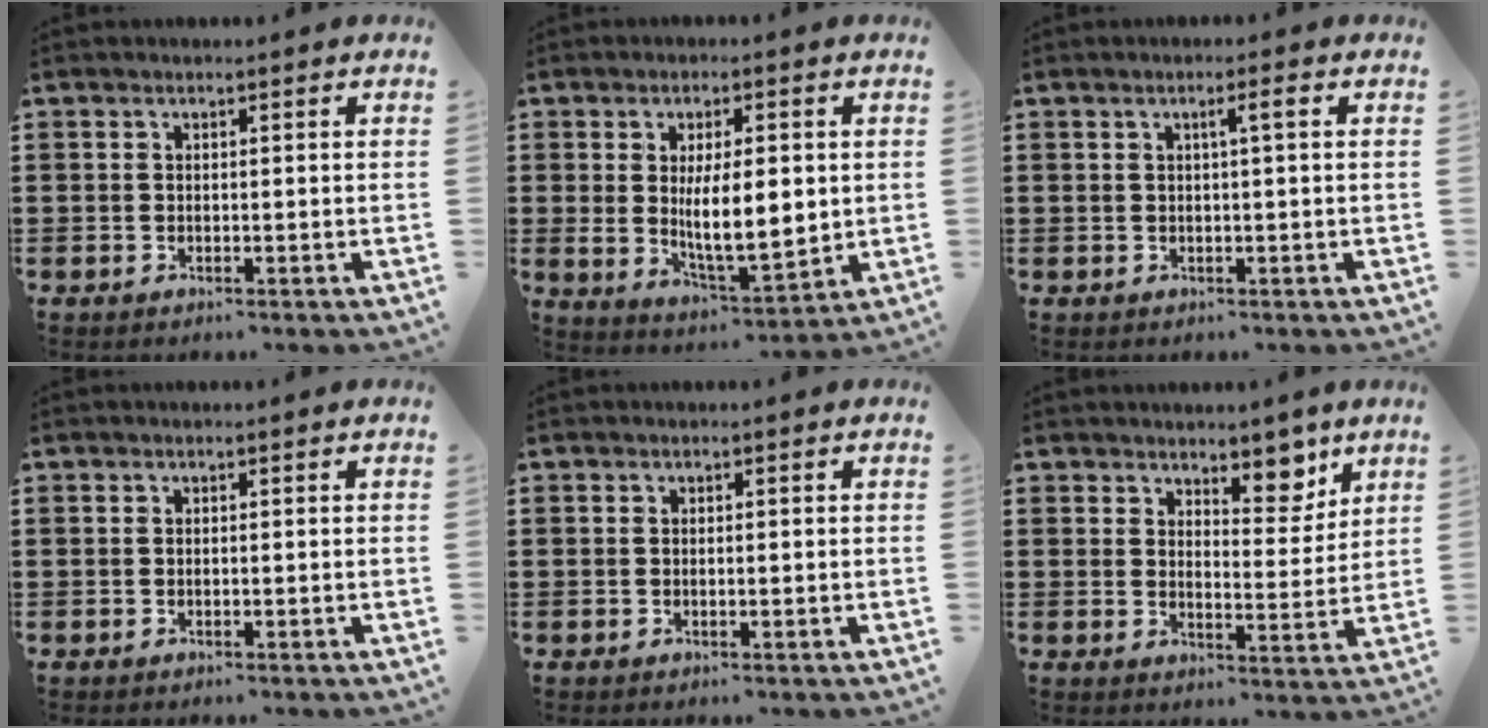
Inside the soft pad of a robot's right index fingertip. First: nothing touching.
{"total": 9.4, "force": [0.8, 3.9, 8.6], "torque": [-0.148, 0.000, 0.012]}
{"total": 2.0, "force": [0.4, -0.1, 2.0], "torque": [-0.035, 0.000, 0.003]}
{"total": 0.0}
{"total": 0.0}
{"total": 6.2, "force": [5.0, 2.7, 2.5], "torque": [-0.033, -0.021, 0.084]}